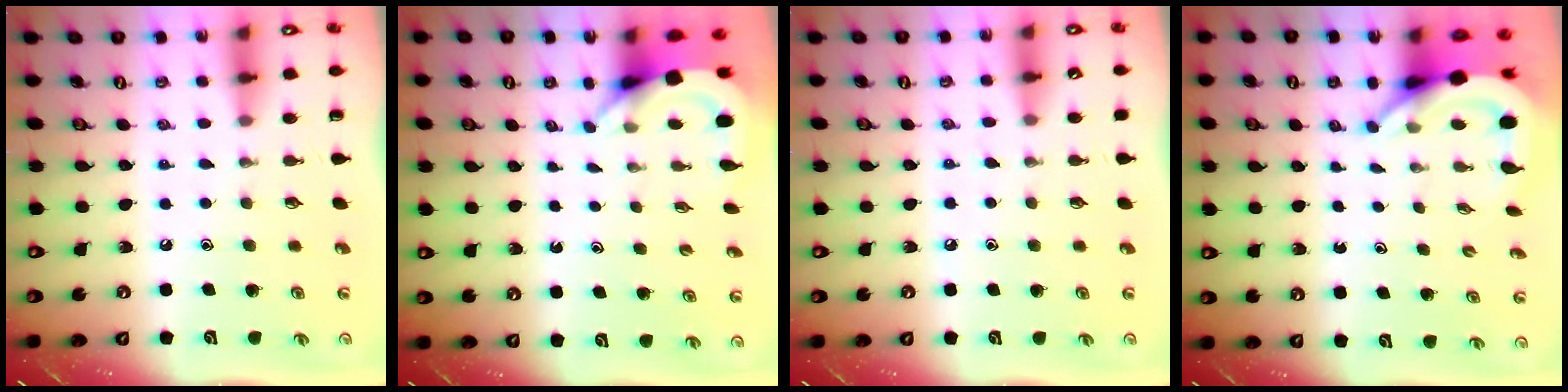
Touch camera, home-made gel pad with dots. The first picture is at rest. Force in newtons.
{"total": 3.7, "press": 3.7, "slide": 0.3}
{"total": 3.6, "press": 3.5, "slide": 0.6}
{"total": 6.6, "press": 6.5, "slide": 0.9}